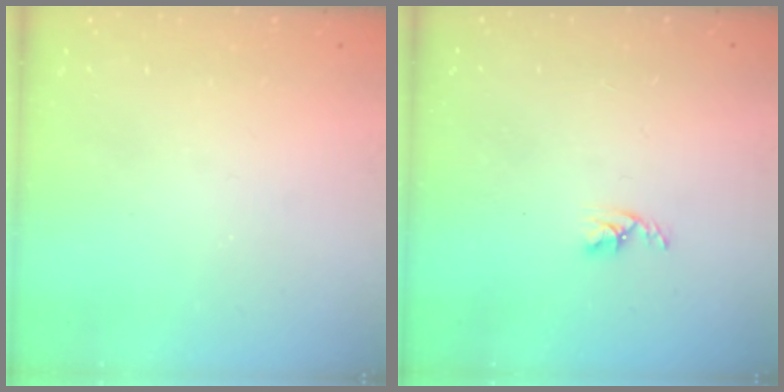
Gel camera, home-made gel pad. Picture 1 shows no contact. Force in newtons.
{"total": 2.7, "press": 2.7, "slide": 0.5}